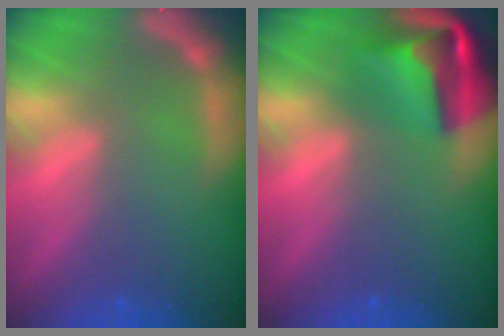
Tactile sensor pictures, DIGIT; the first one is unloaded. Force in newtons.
{"total": 7.9}